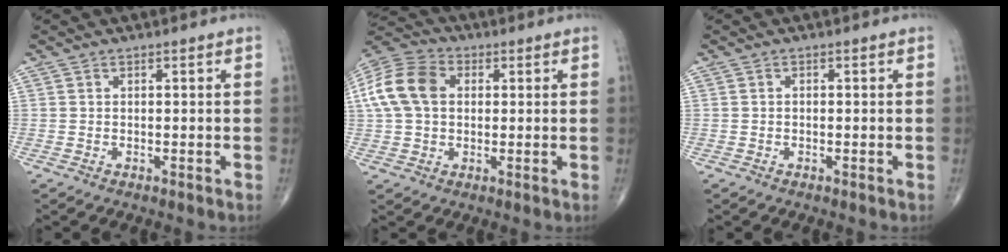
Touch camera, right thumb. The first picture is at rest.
{"total": 12.7, "force": [2.1, 9.1, 8.7], "torque": [-0.173, 0.025, 0.032]}
{"total": 0.0}